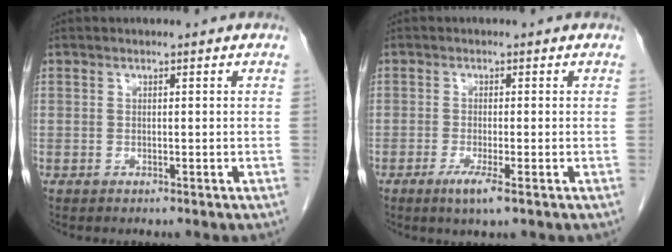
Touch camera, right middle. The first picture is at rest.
{"total": 3.2, "force": [-1.7, 0.1, 2.7], "torque": [-0.052, -0.009, -0.031]}